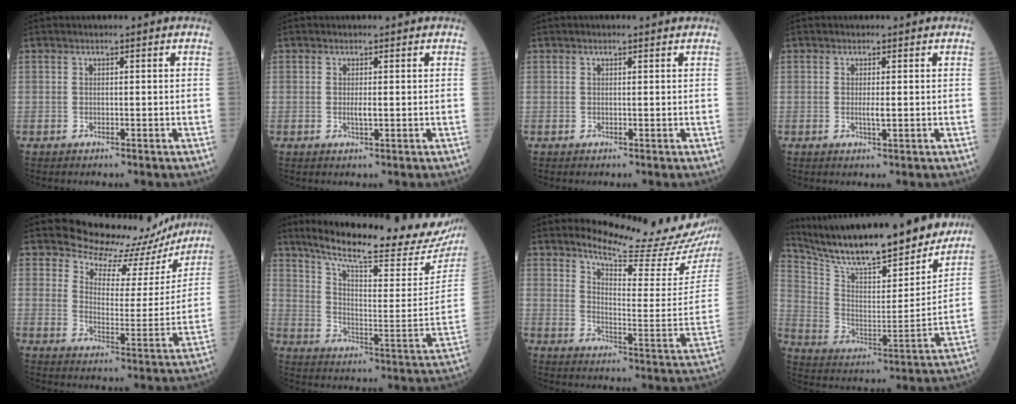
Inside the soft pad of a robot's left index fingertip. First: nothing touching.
{"total": 1.1, "force": [0.0, 0.2, 1.0], "torque": [-0.016, -0.003, 0.000]}
{"total": 0.8, "force": [0.6, 0.4, 0.4], "torque": [-0.008, 0.007, 0.005]}
{"total": 1.2, "force": [-0.1, 0.2, 1.2], "torque": [-0.019, -0.003, -0.001]}
{"total": 15.8, "force": [14.8, 5.1, 2.3], "torque": [-0.012, -0.037, 0.173]}
{"total": 25.9, "force": [22.4, 2.6, 12.9], "torque": [-0.198, -0.068, 0.298]}
{"total": 16.4, "force": [15.2, 0.3, 6.1], "torque": [-0.090, -0.097, 0.194]}
{"total": 26.8, "force": [23.2, 4.6, 12.6], "torque": [-0.215, -0.027, 0.344]}